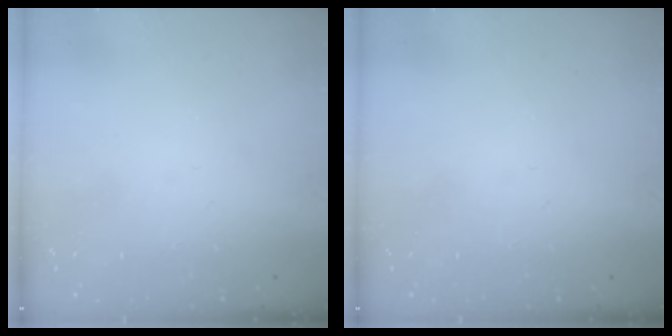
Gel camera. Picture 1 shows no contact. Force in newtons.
{"total": 0.0}